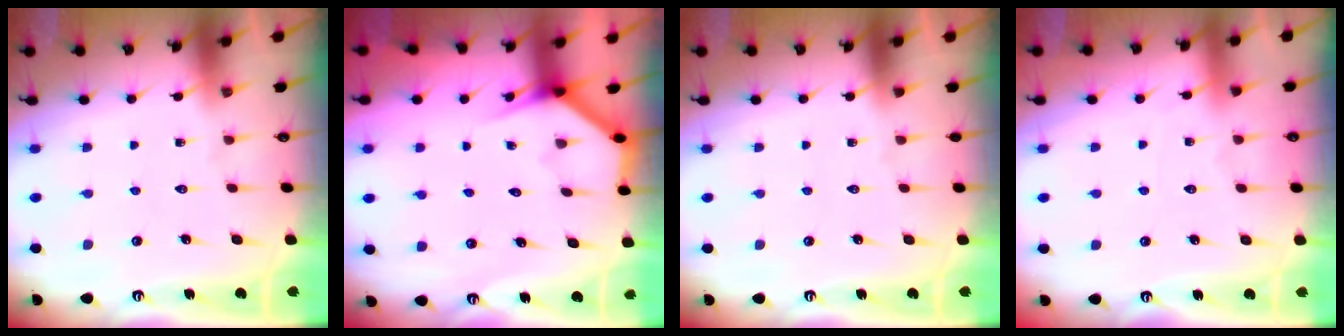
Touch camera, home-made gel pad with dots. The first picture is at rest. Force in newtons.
{"total": 3.7, "press": 3.7, "slide": 0.2}
{"total": 0.0}
{"total": 1.8, "press": 1.8, "slide": 0.3}